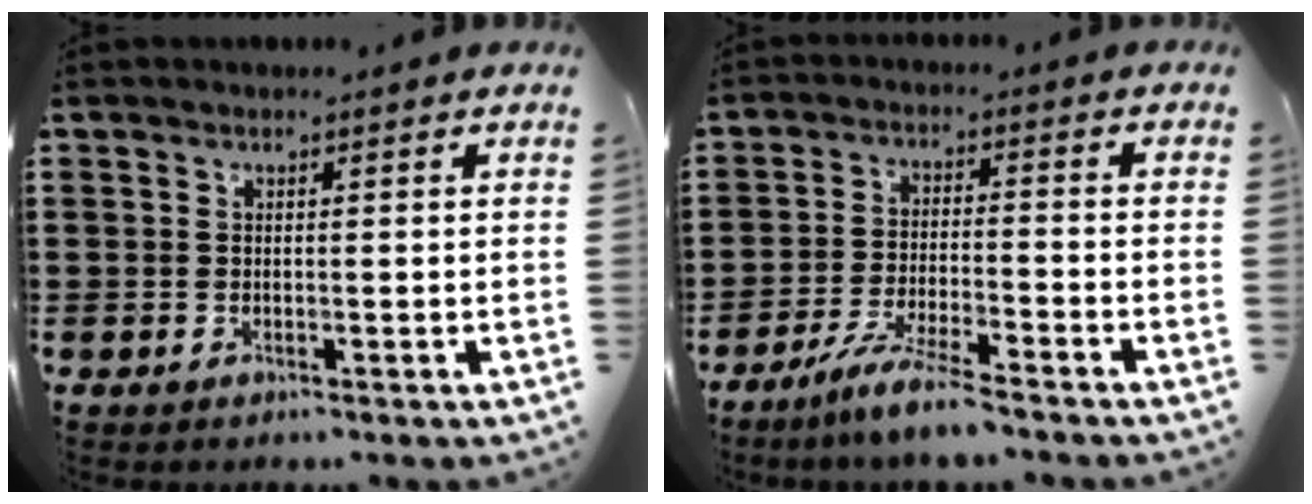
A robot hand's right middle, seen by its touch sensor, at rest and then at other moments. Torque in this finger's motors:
{"motor_torque": [1.31, -0.83, 0.14, 0.06]}